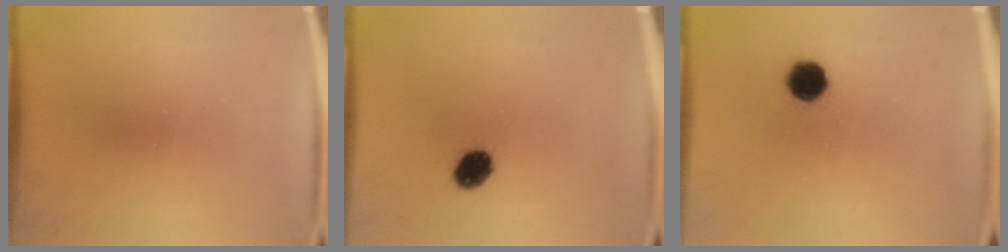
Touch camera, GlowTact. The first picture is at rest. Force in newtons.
{"total": 5.5}
{"total": 6.2}